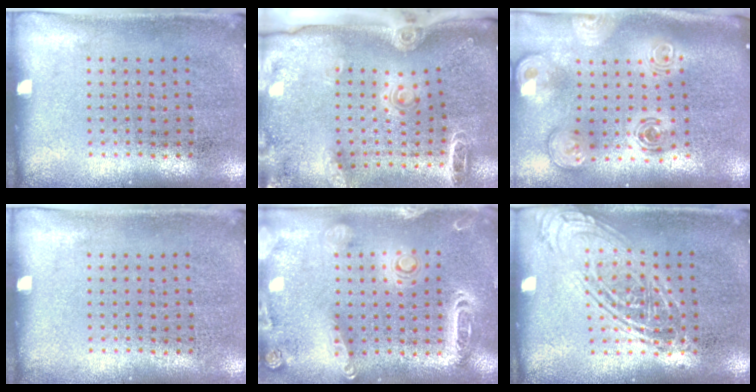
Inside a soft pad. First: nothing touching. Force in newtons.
{"total": 2.2, "press": 1.8, "slide": 1.2}
{"total": 3.1, "press": 2.1, "slide": 2.3}
{"total": 0.0}
{"total": 2.3, "press": 2.1, "slide": 0.9}
{"total": 2.3, "press": 2.3, "slide": 0.2}